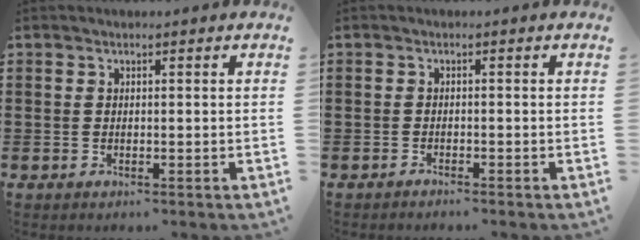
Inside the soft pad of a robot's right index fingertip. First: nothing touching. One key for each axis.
{"total": 1.0, "fx": -1.0, "fy": -0.2, "fz": 0.1, "tx": -0.005, "ty": -0.003, "tz": -0.019}